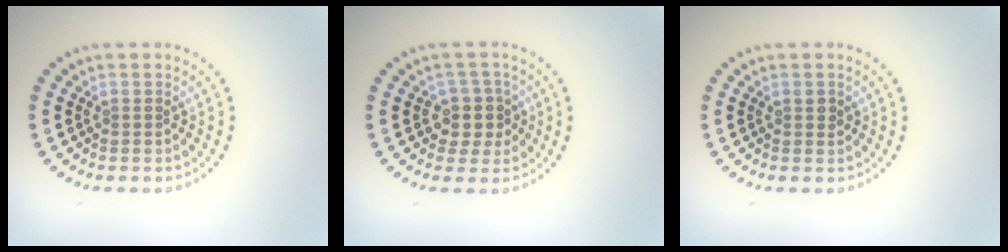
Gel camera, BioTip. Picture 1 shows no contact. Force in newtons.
{"total": 2.7, "press": 2.3, "slide": 1.3}
{"total": 0.8, "press": 0.8, "slide": 0.2}